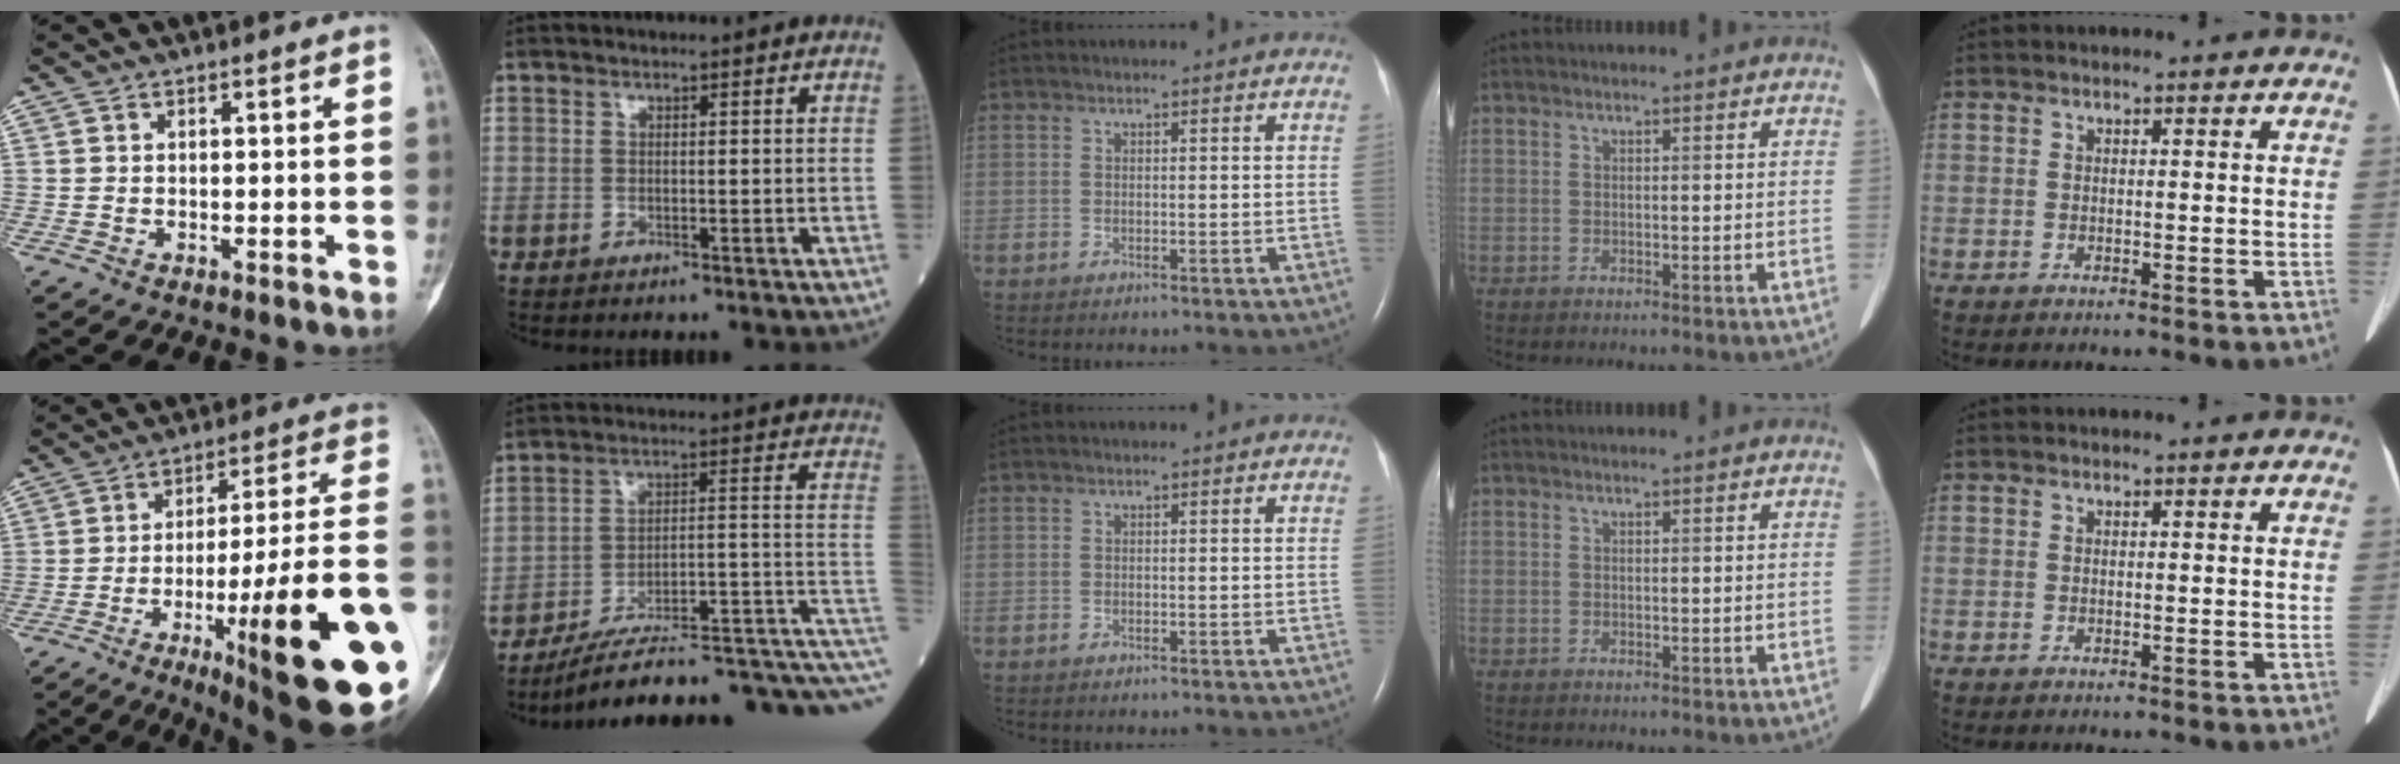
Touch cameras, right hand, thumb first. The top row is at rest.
{"thumb": {"total": 29.0, "force": [-9.5, 4.1, 27.1], "torque": [-0.334, 0.021, -0.139]}, "index": {"total": 19.2, "force": [-10.8, 2.9, 15.6], "torque": [-0.145, 0.076, -0.150]}}